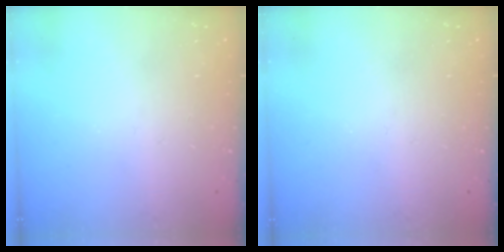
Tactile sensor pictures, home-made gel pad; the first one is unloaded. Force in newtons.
{"total": 0.0}